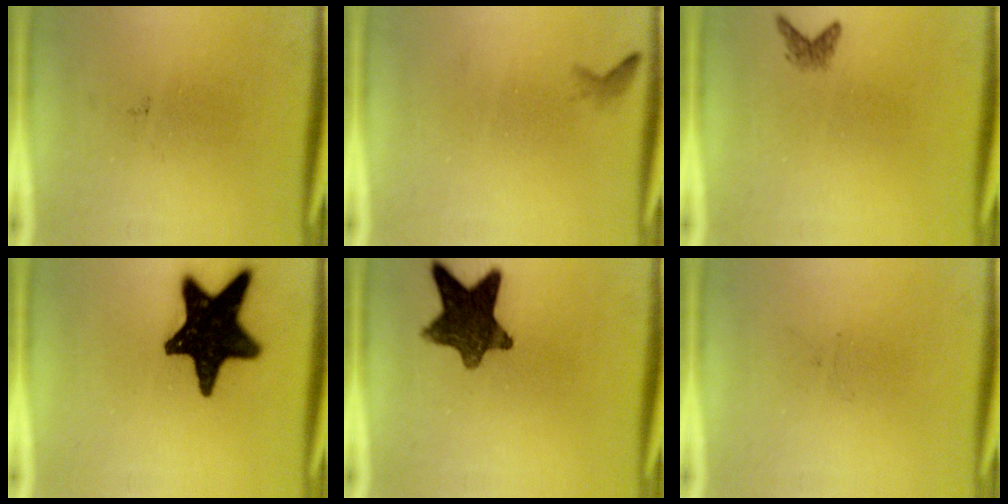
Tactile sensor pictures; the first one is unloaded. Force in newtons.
{"total": 0.7}
{"total": 1.4}
{"total": 19.0}
{"total": 11.3}
{"total": 0.0}